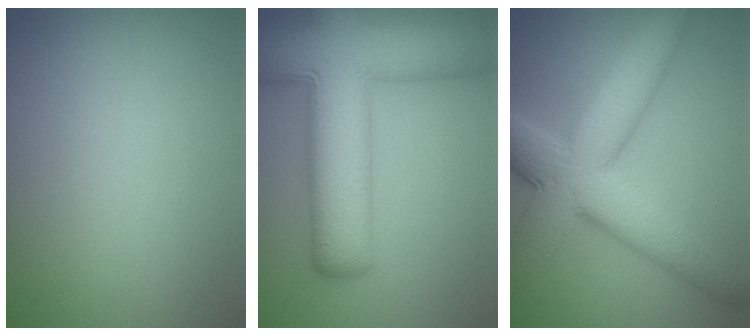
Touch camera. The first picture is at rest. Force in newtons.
{"total": 12.8, "press": 12.8, "slide": 0.5}
{"total": 10.1, "press": 10.1, "slide": 0.4}